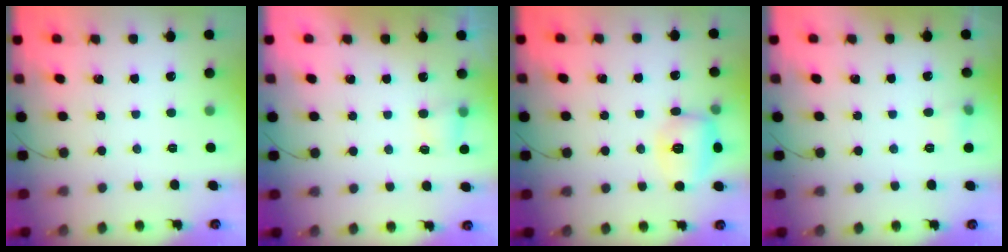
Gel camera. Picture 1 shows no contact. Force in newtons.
{"total": 7.8, "press": 4.7, "slide": 6.2}
{"total": 10.4, "press": 10.2, "slide": 1.7}
{"total": 5.0, "press": 4.8, "slide": 1.6}